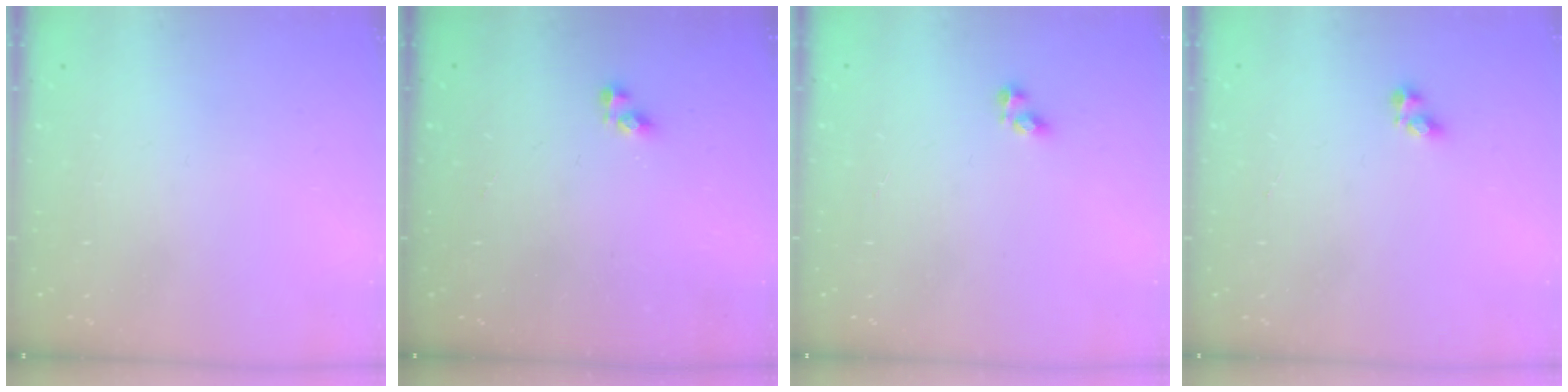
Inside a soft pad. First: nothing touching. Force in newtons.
{"total": 3.9, "press": 3.8, "slide": 0.7}
{"total": 2.8, "press": 2.8, "slide": 0.6}
{"total": 3.6, "press": 3.4, "slide": 1.2}